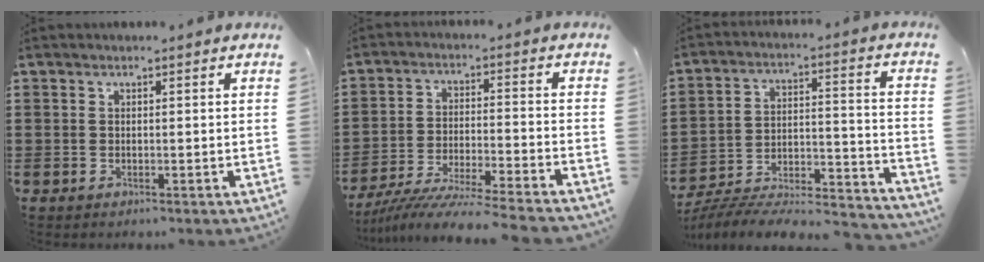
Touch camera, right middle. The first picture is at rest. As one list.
[{"total": 8.0, "force": [-7.7, -0.6, 2.3], "torque": [-0.043, -0.007, -0.152]}, {"total": 6.3, "force": [-6.0, 0.7, 1.6], "torque": [-0.025, 0.001, -0.121]}]